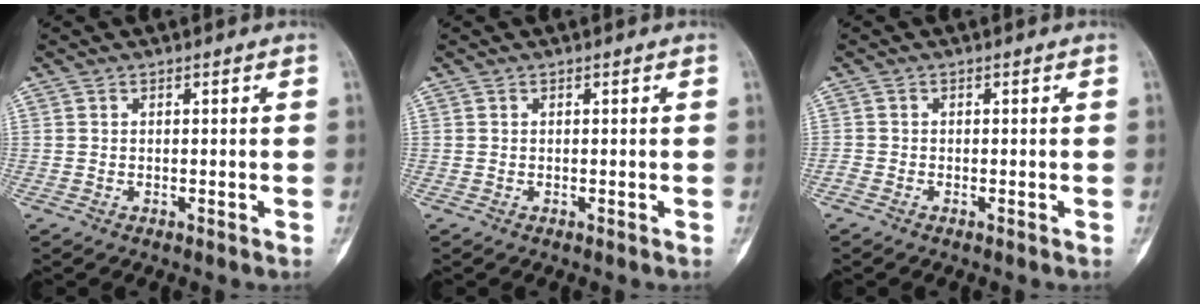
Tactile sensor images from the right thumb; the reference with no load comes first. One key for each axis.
{"total": 0.0}
{"total": 0.9, "fx": -0.7, "fy": 0.5, "fz": 0.4, "tx": -0.012, "ty": -0.001, "tz": -0.018}